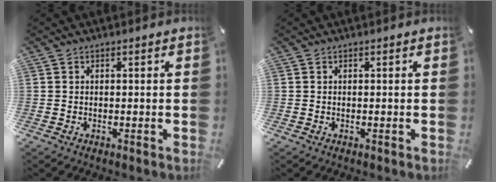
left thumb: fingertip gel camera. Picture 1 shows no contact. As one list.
[{"total": 0.0}]